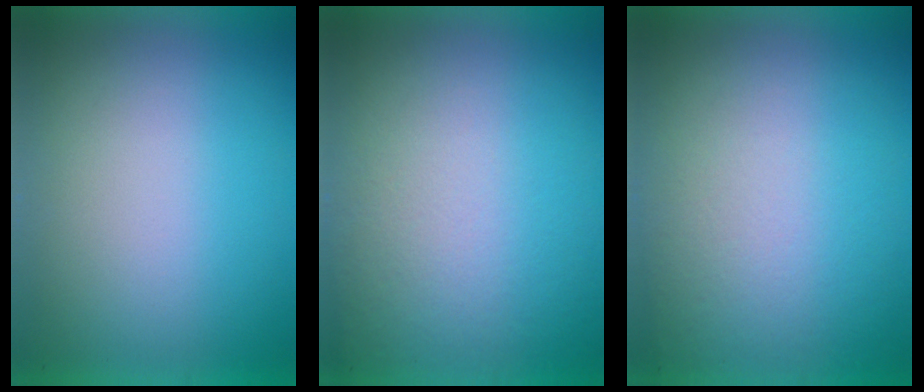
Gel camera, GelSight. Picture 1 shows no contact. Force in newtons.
{"total": 3.6}
{"total": 3.1}